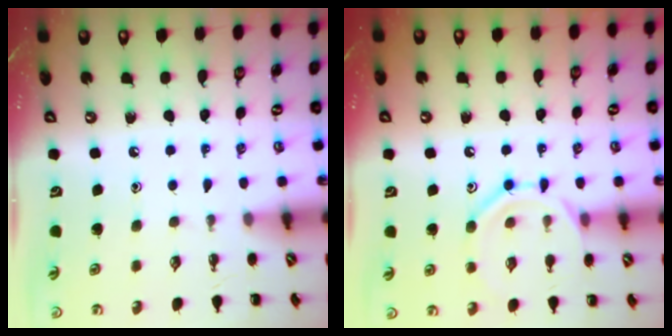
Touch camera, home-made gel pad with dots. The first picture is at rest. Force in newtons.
{"total": 11.7, "press": 11.7, "slide": 1.1}